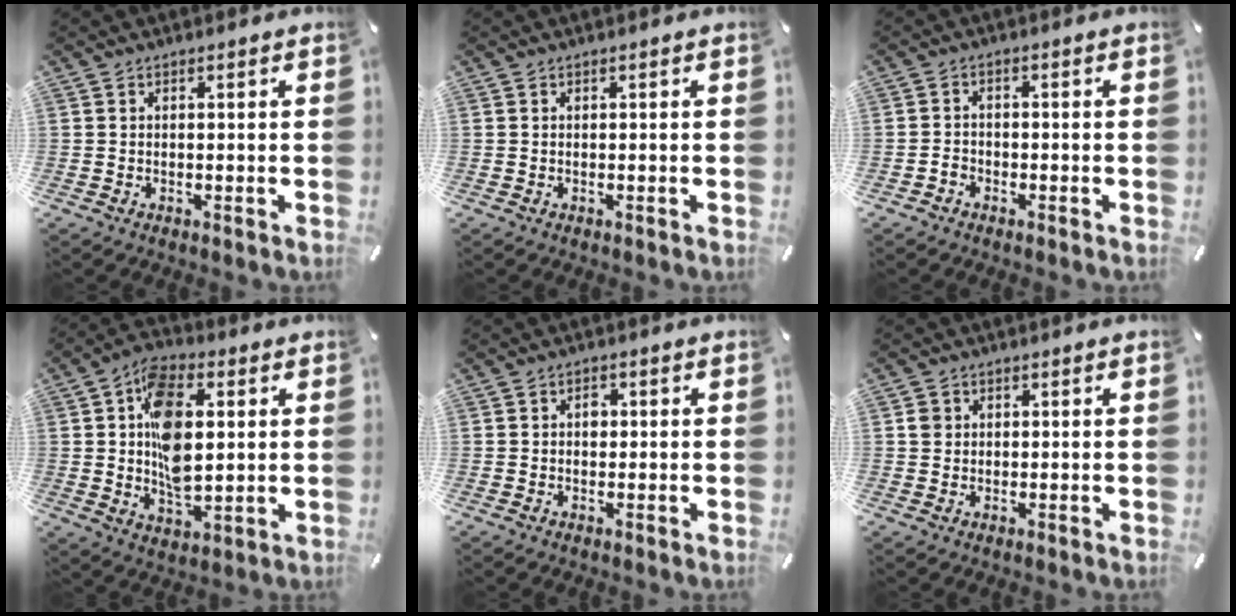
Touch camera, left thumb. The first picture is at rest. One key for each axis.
{"total": 0.0}
{"total": 2.0, "fx": -1.3, "fy": 1.3, "fz": 0.7, "tx": -0.012, "ty": 0.008, "tz": -0.028}
{"total": 13.7, "fx": 2.1, "fy": 8.5, "fz": 10.6, "tx": -0.181, "ty": 0.002, "tz": 0.037}
{"total": 2.0, "fx": 0.1, "fy": 1.6, "fz": 1.3, "tx": -0.004, "ty": -0.004, "tz": -0.005}
{"total": 2.1, "fx": 0.4, "fy": 2.0, "fz": 0.5, "tx": -0.003, "ty": 0.002, "tz": 0.003}